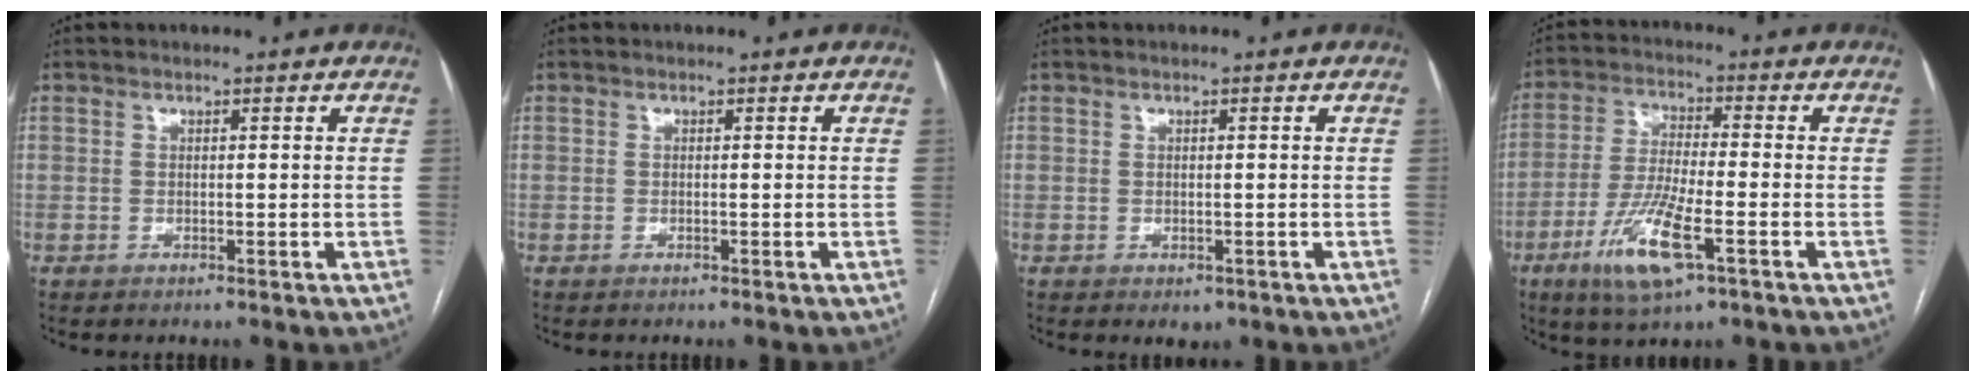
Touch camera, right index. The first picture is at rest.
{"total": 0.0}
{"total": 1.6, "force": [-0.7, 1.2, 0.8], "torque": [-0.006, 0.000, -0.001]}
{"total": 11.0, "force": [-5.1, 1.7, 9.6], "torque": [-0.197, -0.019, -0.092]}